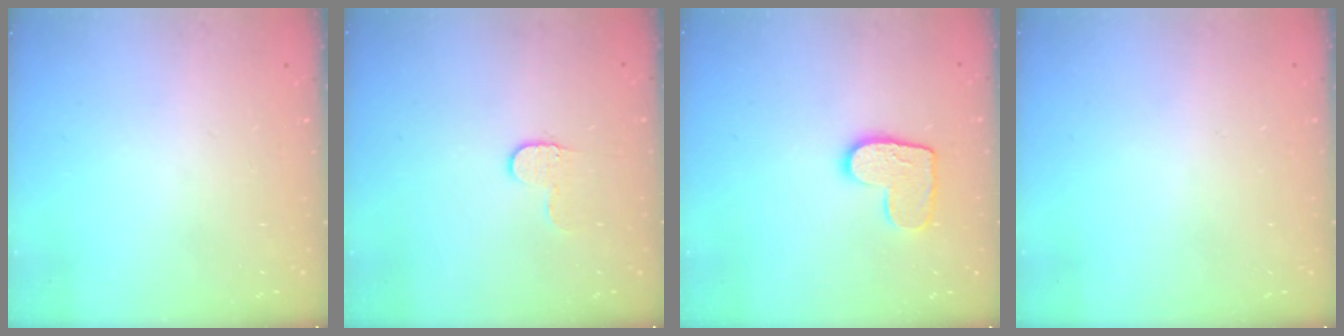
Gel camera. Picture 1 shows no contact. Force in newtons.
{"total": 5.8, "press": 5.8, "slide": 0.5}
{"total": 10.3, "press": 10.2, "slide": 0.6}
{"total": 0.6, "press": 0.6, "slide": 0.2}